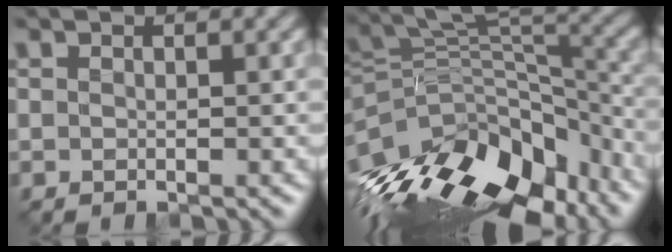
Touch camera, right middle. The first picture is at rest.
{"total": 13.3, "force": [-8.4, 7.1, 7.5], "torque": [-0.160, 0.015, -0.143]}